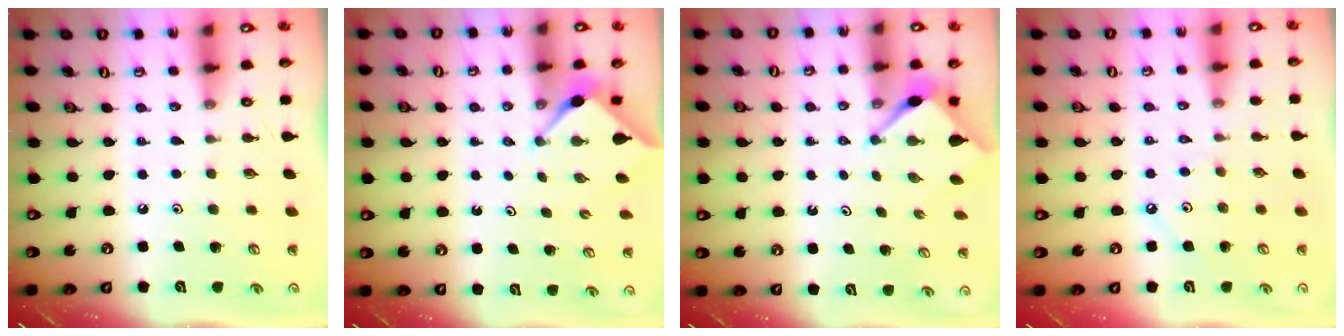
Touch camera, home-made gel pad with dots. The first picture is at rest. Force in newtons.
{"total": 2.9, "press": 2.9, "slide": 0.3}
{"total": 2.9, "press": 2.9, "slide": 0.3}
{"total": 2.7, "press": 2.7, "slide": 0.2}